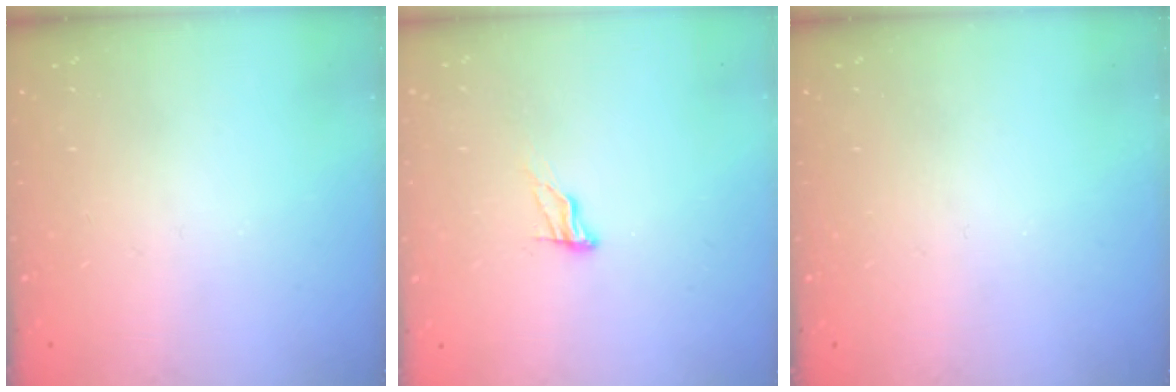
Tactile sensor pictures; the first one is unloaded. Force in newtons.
{"total": 5.8, "press": 5.8, "slide": 0.5}
{"total": 0.0}